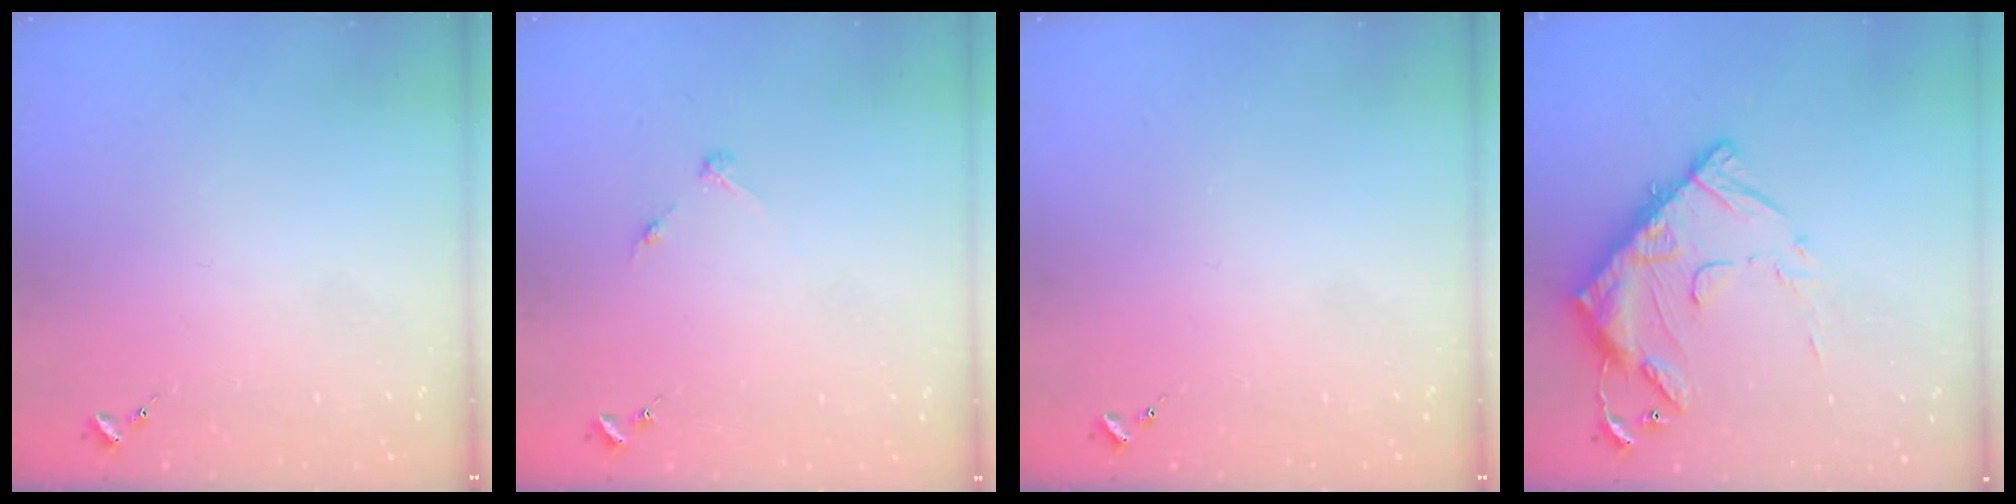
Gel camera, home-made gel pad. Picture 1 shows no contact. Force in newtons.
{"total": 3.2, "press": 3.1, "slide": 0.4}
{"total": 0.0}
{"total": 16.8, "press": 16.7, "slide": 1.2}